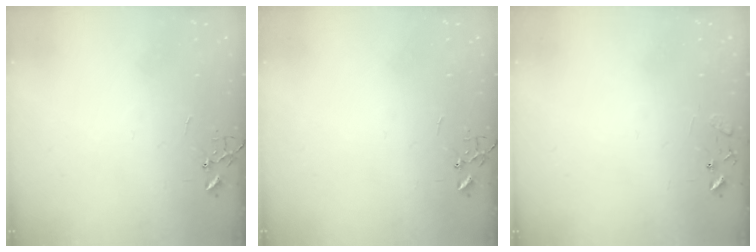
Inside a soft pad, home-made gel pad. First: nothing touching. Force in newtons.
{"total": 0.0}
{"total": 7.7, "press": 7.7, "slide": 0.6}